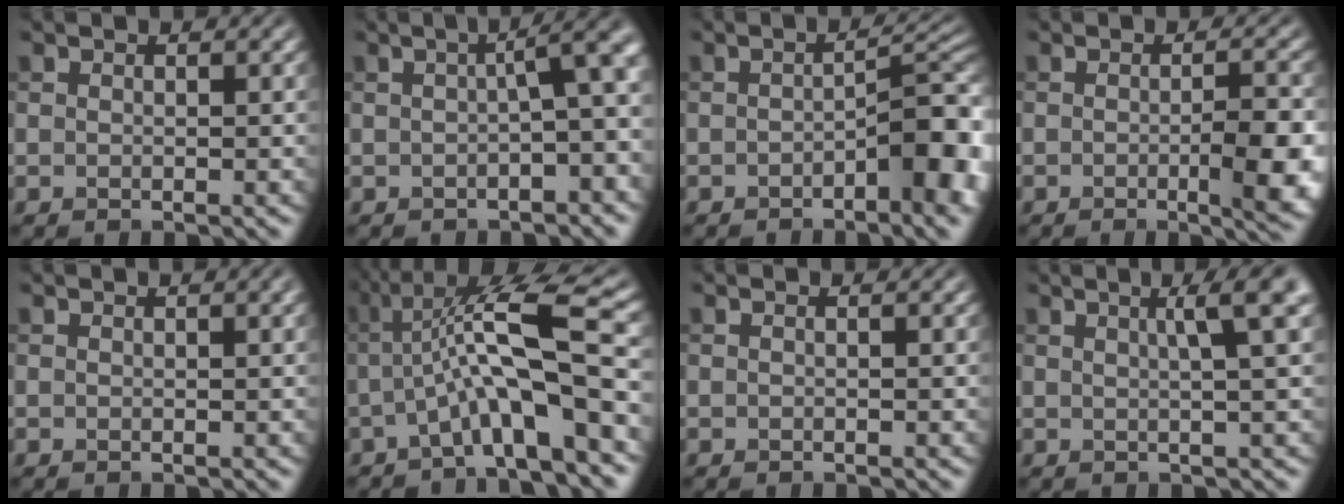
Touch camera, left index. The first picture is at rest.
{"total": 6.6, "force": [0.2, 1.9, 6.3], "torque": [-0.055, 0.017, 0.002]}
{"total": 7.5, "force": [-2.2, 2.5, 6.8], "torque": [-0.083, 0.002, -0.031]}
{"total": 5.9, "force": [-1.2, 1.6, 5.5], "torque": [-0.073, -0.008, -0.009]}
{"total": 1.0, "force": [0.4, 0.3, 0.9], "torque": [-0.009, 0.007, 0.006]}
{"total": 9.4, "force": [-1.1, 1.8, 9.1], "torque": [-0.144, 0.020, -0.031]}
{"total": 0.0}
{"total": 4.5, "force": [1.5, 0.8, 4.1], "torque": [-0.046, 0.014, 0.020]}